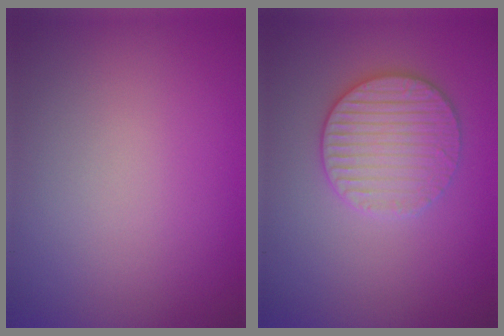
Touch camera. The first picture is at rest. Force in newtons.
{"total": 3.5, "press": 3.5, "slide": 0.4}